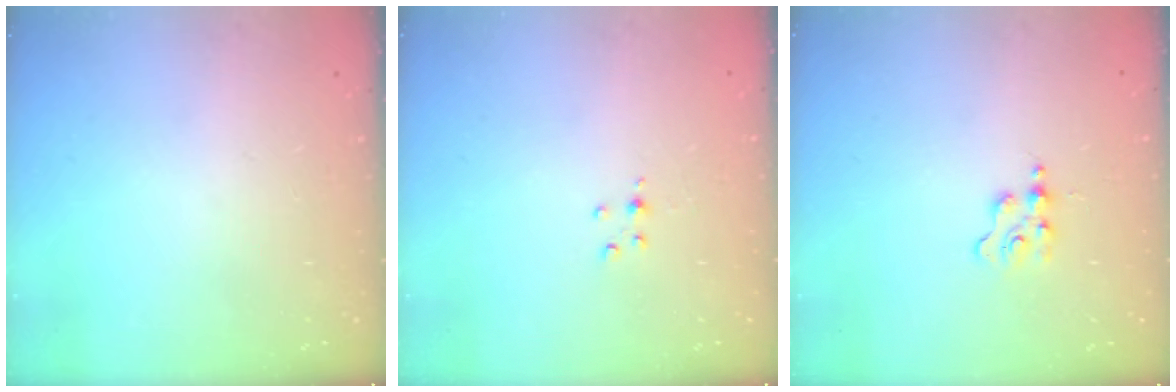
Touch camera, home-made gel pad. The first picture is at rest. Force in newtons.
{"total": 2.6, "press": 2.6, "slide": 0.3}
{"total": 1.3, "press": 1.3, "slide": 0.2}